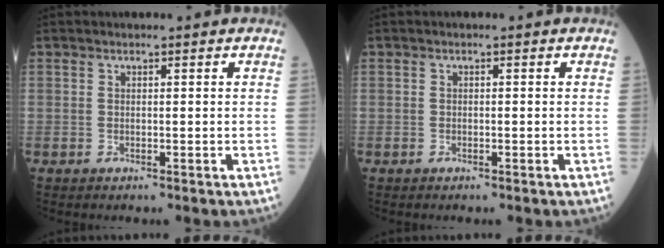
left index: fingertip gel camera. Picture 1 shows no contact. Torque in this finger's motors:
{"motor_torque": [0.00, 0.00, 0.00, 0.00]}